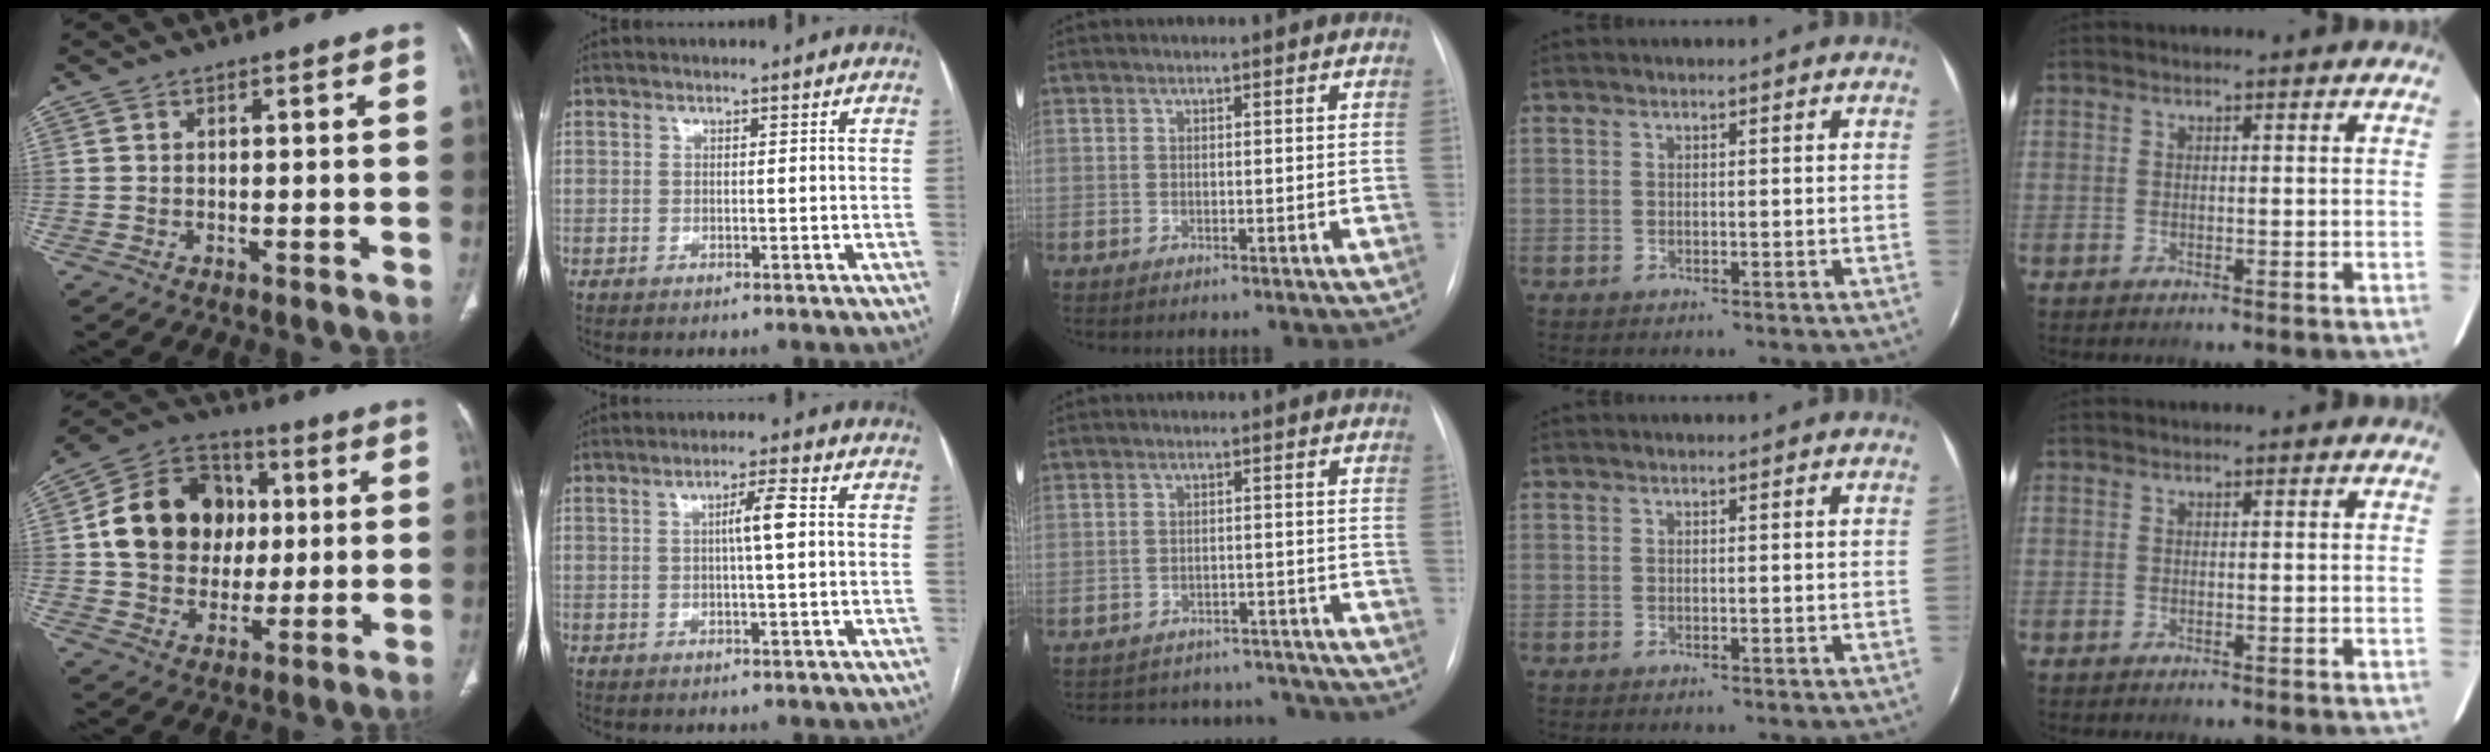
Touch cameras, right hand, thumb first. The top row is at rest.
{"thumb": {"total": 17.6, "force": [1.8, 14.7, 9.6], "torque": [-0.137, 0.021, 0.033]}, "index": {"total": 4.0, "force": [0.4, 0.0, 4.0], "torque": [-0.068, 0.005, 0.006]}, "middle": {"total": 13.6, "force": [-12.7, 4.5, 1.7], "torque": [-0.028, 0.029, -0.154]}}